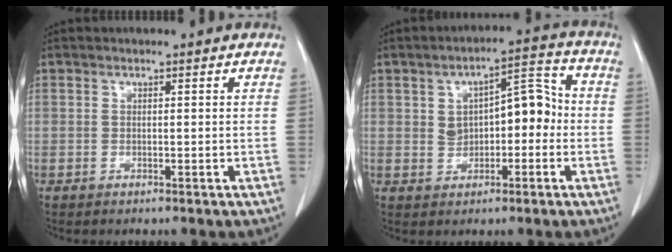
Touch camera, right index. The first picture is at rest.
{"total": 8.1, "force": [0.0, 4.2, 6.9], "torque": [-0.098, 0.039, 0.005]}